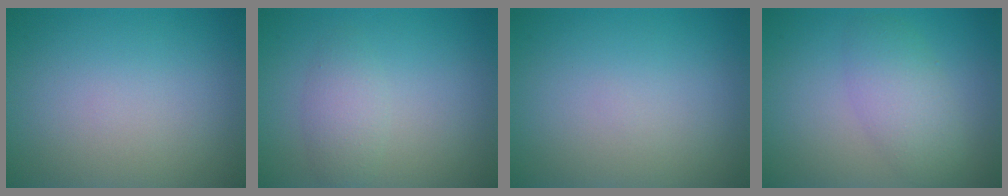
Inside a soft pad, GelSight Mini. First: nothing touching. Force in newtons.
{"total": 2.1, "press": 2.1, "slide": 0.1}
{"total": 0.0}
{"total": 3.5, "press": 3.5, "slide": 0.1}